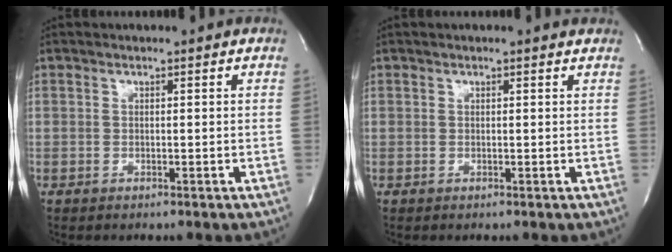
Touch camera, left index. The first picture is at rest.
{"total": 1.4, "force": [1.2, 0.2, 0.6], "torque": [-0.013, 0.008, 0.010]}